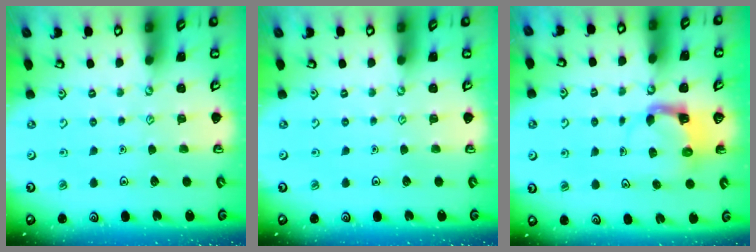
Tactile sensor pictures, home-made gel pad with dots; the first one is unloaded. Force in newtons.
{"total": 0.0}
{"total": 3.9, "press": 3.8, "slide": 0.7}